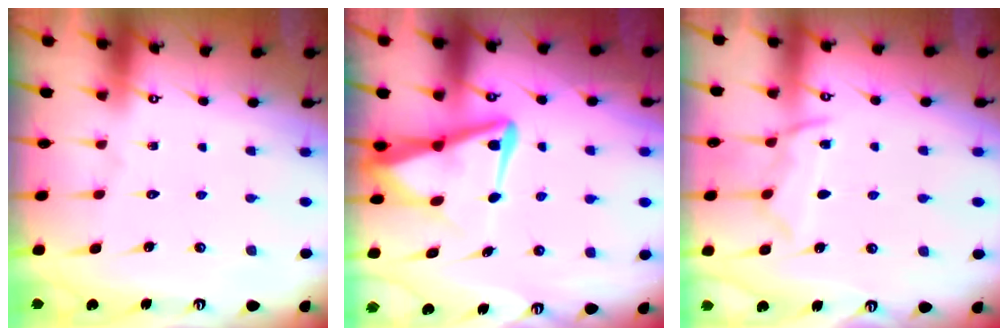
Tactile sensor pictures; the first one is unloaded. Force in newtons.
{"total": 9.4, "press": 9.3, "slide": 1.1}
{"total": 9.0, "press": 8.9, "slide": 0.9}